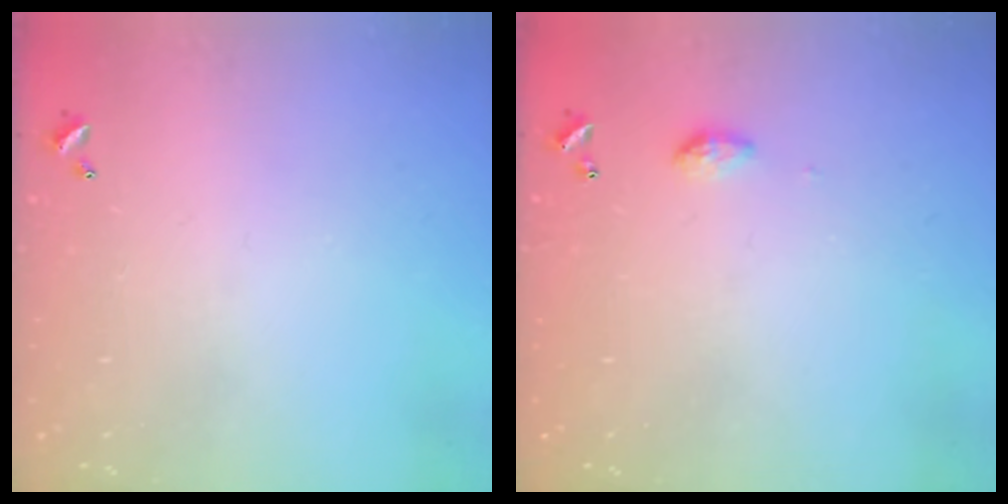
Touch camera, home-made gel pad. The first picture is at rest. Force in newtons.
{"total": 4.7, "press": 4.7, "slide": 0.6}